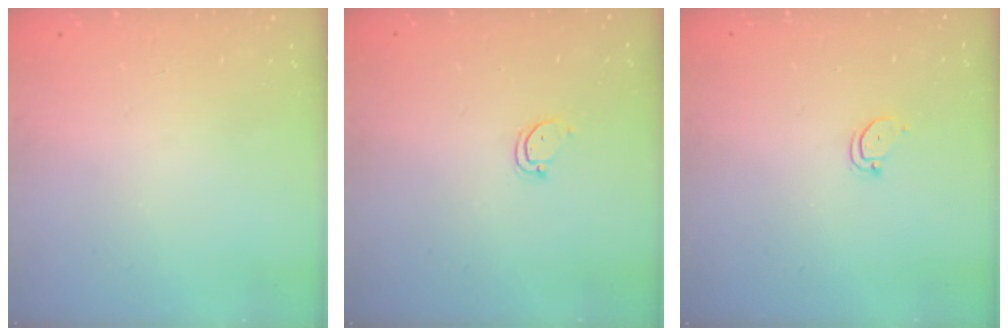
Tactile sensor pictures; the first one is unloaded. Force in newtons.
{"total": 3.5, "press": 3.5, "slide": 0.4}
{"total": 2.4, "press": 2.4, "slide": 0.2}